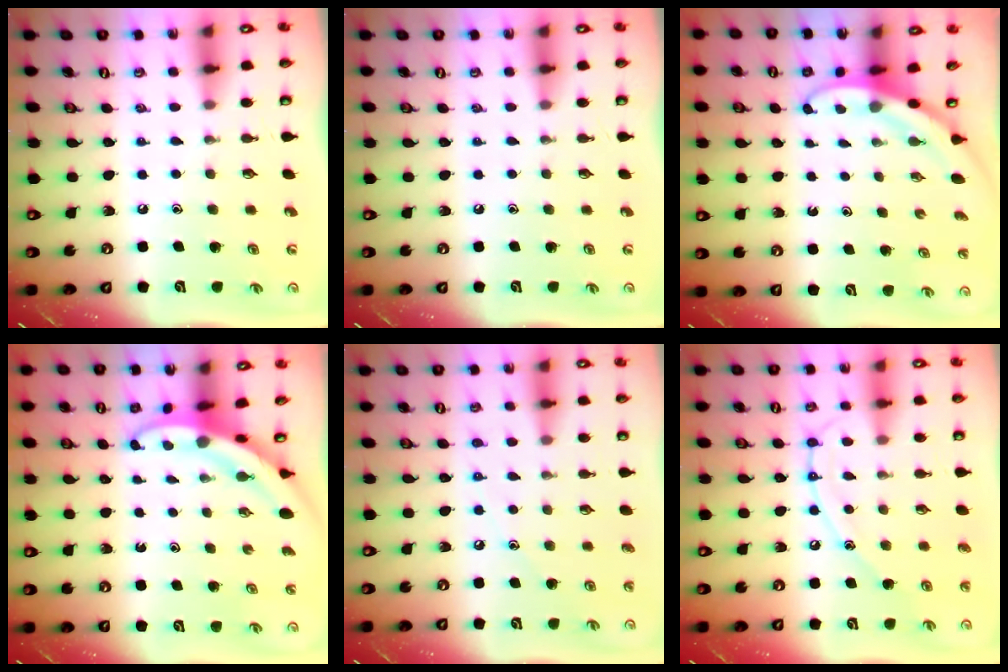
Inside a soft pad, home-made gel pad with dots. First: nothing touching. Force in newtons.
{"total": 0.0}
{"total": 3.0, "press": 3.0, "slide": 0.1}
{"total": 3.3, "press": 3.3, "slide": 0.3}
{"total": 5.6, "press": 5.6, "slide": 0.7}
{"total": 11.0, "press": 11.0, "slide": 1.0}